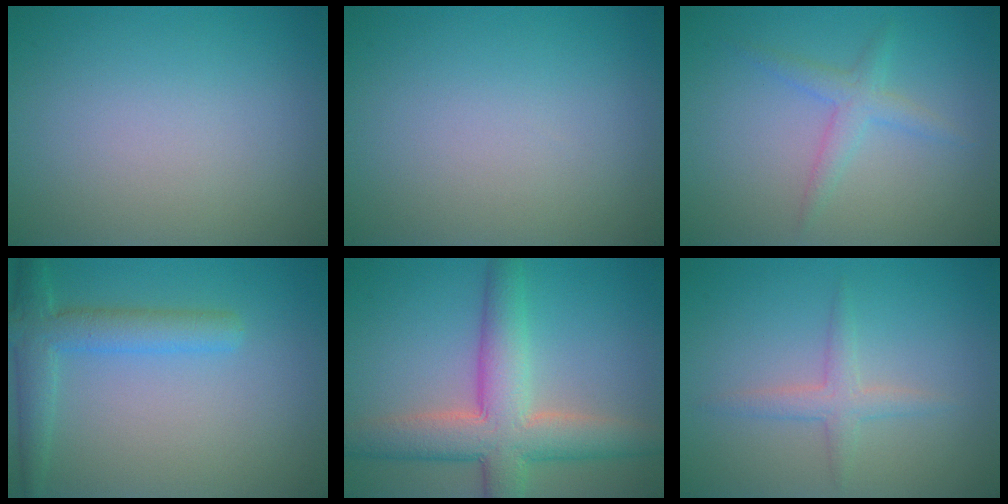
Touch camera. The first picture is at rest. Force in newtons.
{"total": 0.0}
{"total": 2.0, "press": 2.0, "slide": 0.1}
{"total": 3.8, "press": 3.8, "slide": 0.2}
{"total": 7.4, "press": 7.4, "slide": 0.4}
{"total": 1.9, "press": 1.9, "slide": 0.1}